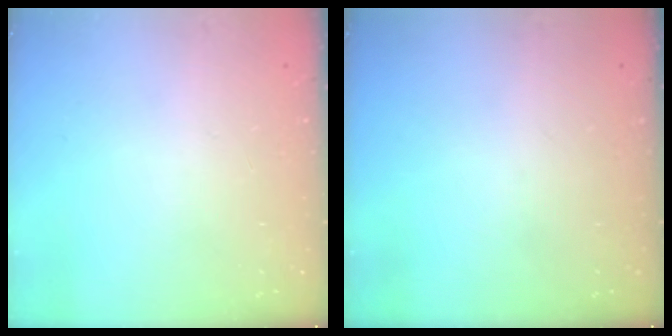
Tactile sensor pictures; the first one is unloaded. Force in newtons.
{"total": 0.0}